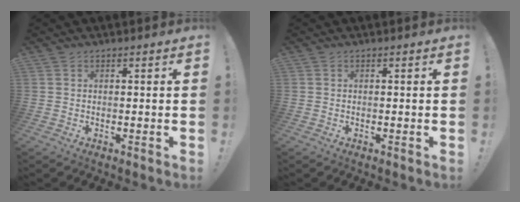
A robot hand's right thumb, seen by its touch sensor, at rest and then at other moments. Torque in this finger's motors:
{"motor_torque": [0.18, 0.13, -0.10, 0.02, -0.06]}